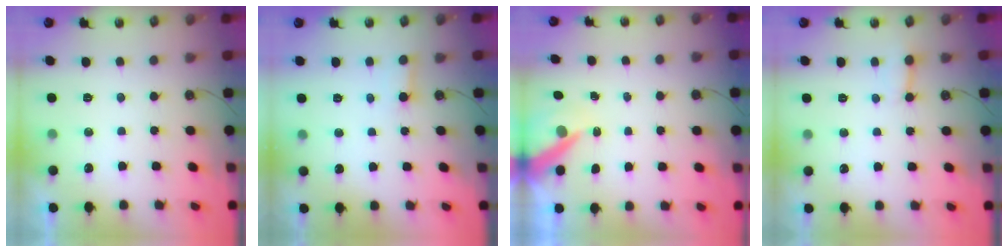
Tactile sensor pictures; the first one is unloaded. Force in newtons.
{"total": 2.2, "press": 2.2, "slide": 0.1}
{"total": 8.3, "press": 8.3, "slide": 0.6}
{"total": 3.9, "press": 3.9, "slide": 0.3}